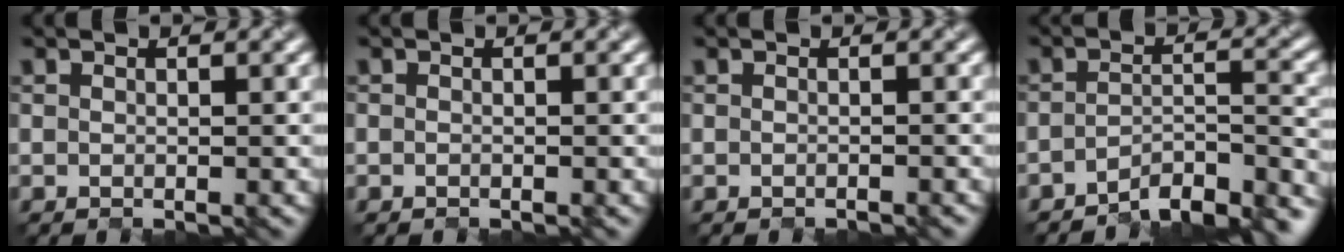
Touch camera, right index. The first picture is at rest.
{"total": 1.0, "force": [-0.5, -0.5, -0.7], "torque": [0.000, 0.000, -0.006]}
{"total": 0.6, "force": [-0.6, -0.2, -0.1], "torque": [-0.005, -0.002, -0.013]}
{"total": 6.5, "force": [-5.9, 1.1, 2.6], "torque": [-0.042, 0.003, -0.091]}